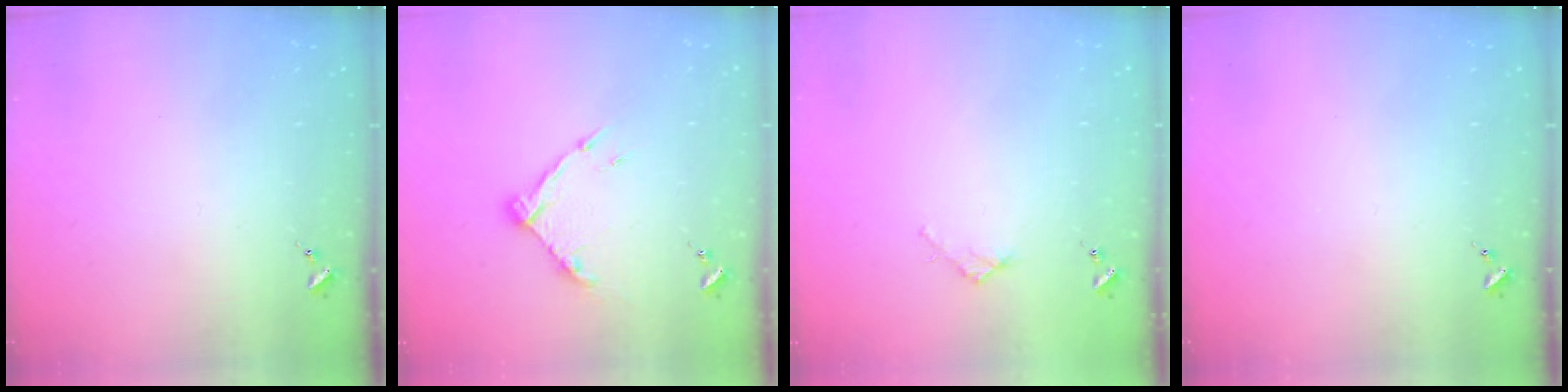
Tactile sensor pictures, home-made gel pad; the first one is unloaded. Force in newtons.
{"total": 10.4, "press": 10.4, "slide": 0.8}
{"total": 2.7, "press": 2.7, "slide": 0.3}
{"total": 0.0}